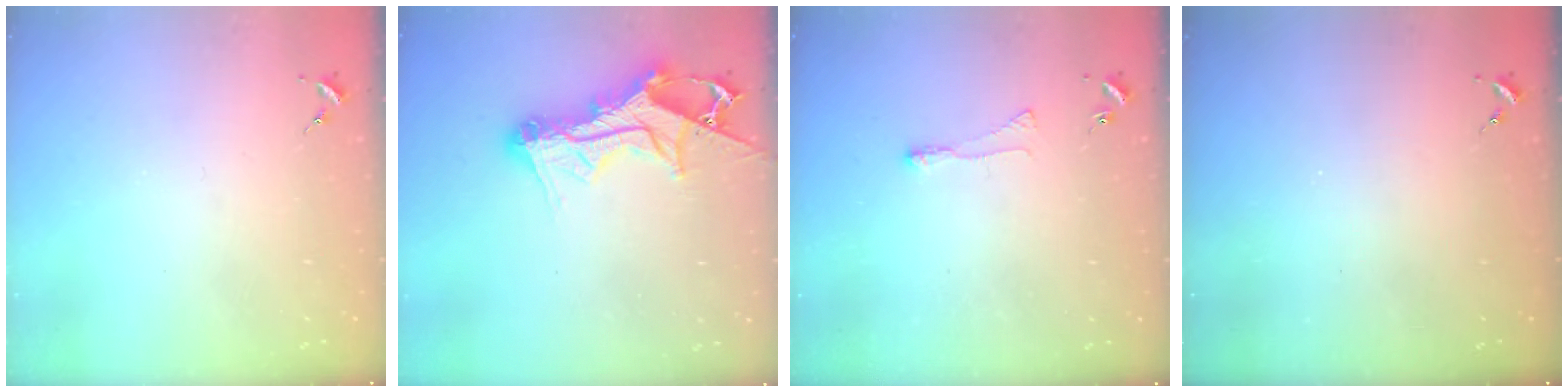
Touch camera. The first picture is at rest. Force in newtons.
{"total": 14.6, "press": 14.6, "slide": 1.4}
{"total": 3.0, "press": 2.9, "slide": 0.6}
{"total": 0.0}